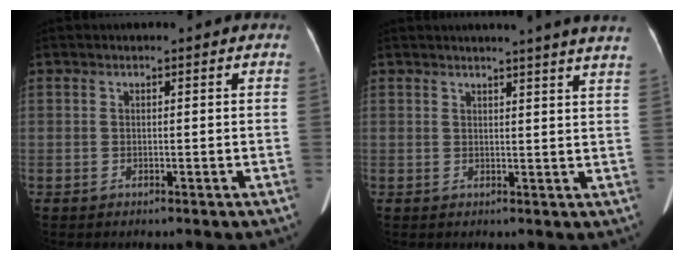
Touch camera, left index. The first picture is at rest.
{"total": 9.9, "force": [9.0, -1.2, 3.9], "torque": [-0.048, -0.029, 0.082]}